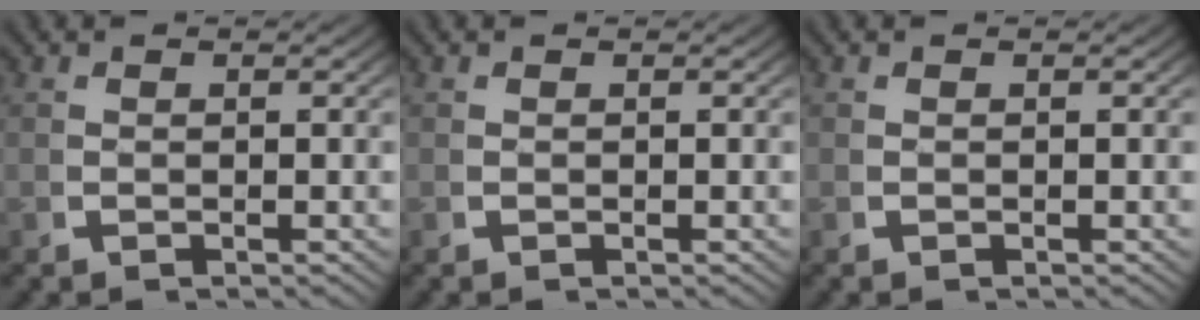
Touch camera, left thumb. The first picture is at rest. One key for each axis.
{"total": 0.0}
{"total": 0.0}